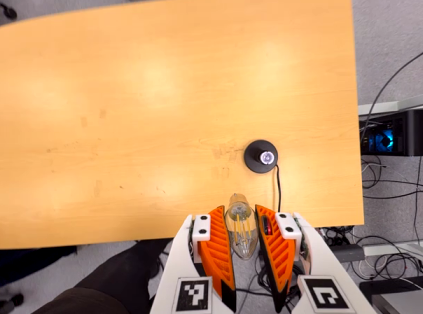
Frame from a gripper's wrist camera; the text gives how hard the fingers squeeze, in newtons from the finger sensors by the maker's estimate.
{"total": 12.4, "left": 12.5, "right": 12.2}